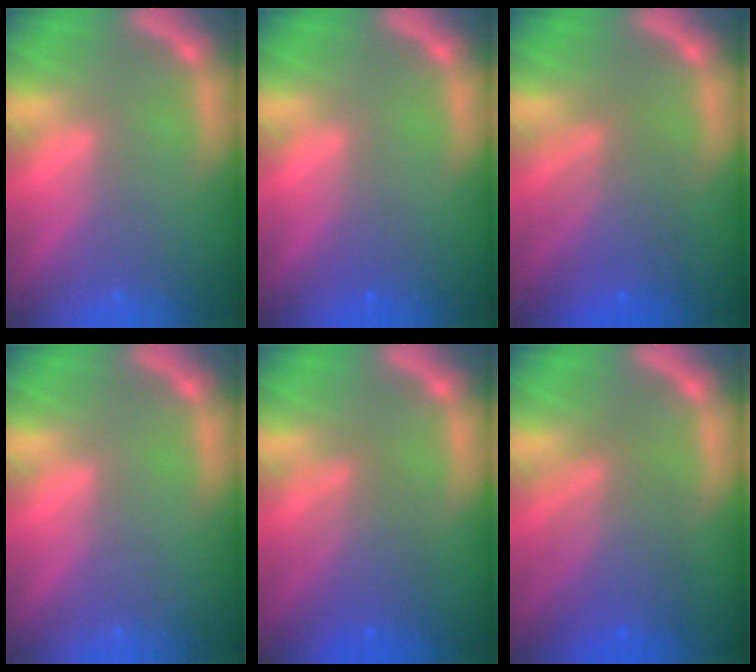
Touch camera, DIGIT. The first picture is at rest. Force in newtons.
{"total": 1.0}
{"total": 5.0}
{"total": 0.0}
{"total": 4.1}
{"total": 5.5}